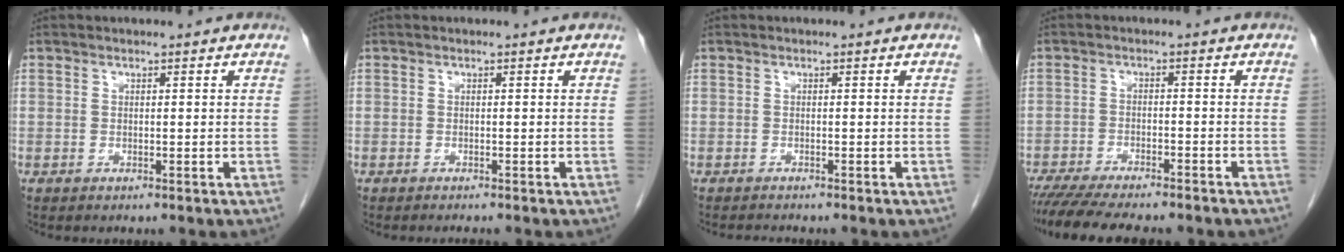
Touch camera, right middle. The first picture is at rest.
{"total": 0.8, "force": [-0.7, -0.1, 0.2], "torque": [-0.006, -0.001, -0.010]}
{"total": 1.1, "force": [-1.1, -0.1, 0.1], "torque": [-0.008, -0.005, -0.017]}
{"total": 12.9, "force": [-11.0, 2.1, 6.3], "torque": [-0.093, -0.015, -0.160]}